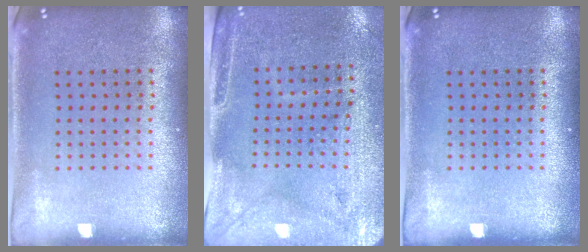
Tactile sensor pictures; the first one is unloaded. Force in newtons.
{"total": 3.0, "press": 2.6, "slide": 1.5}
{"total": 0.0}